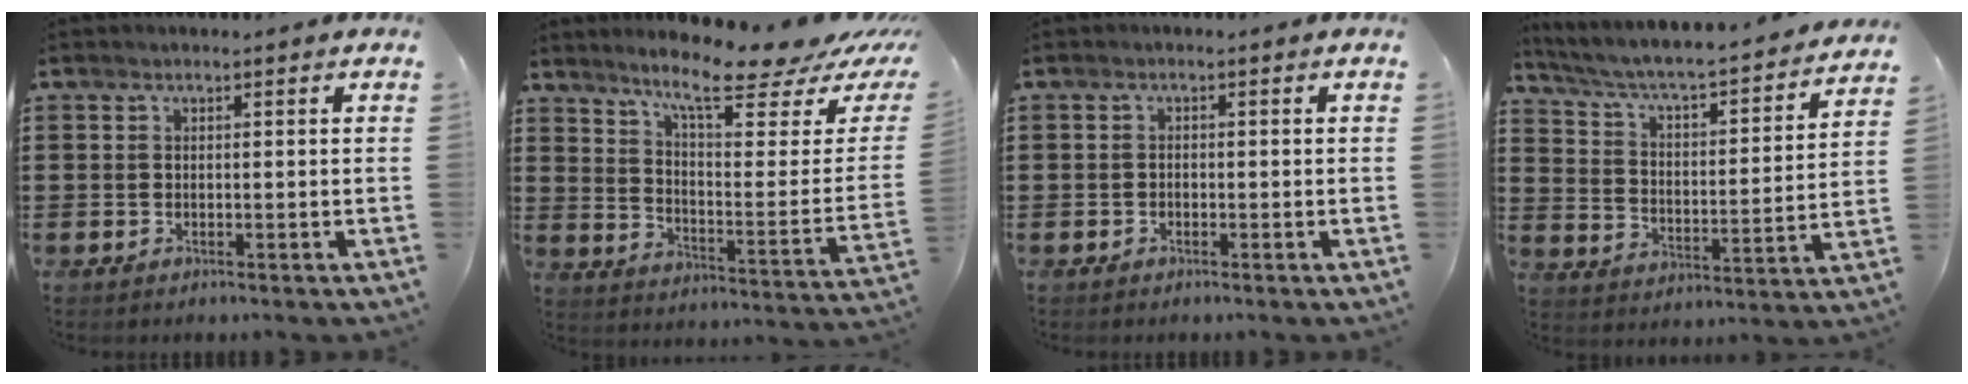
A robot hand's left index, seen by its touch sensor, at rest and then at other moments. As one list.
[{"total": 11.1, "force": [9.0, 1.1, 6.4], "torque": [-0.126, -0.065, 0.146]}, {"total": 0.7, "force": [-0.7, 0.3, 0.1], "torque": [-0.006, 0.000, -0.014]}, {"total": 3.9, "force": [3.4, 0.2, 2.0], "torque": [-0.059, -0.042, 0.045]}]